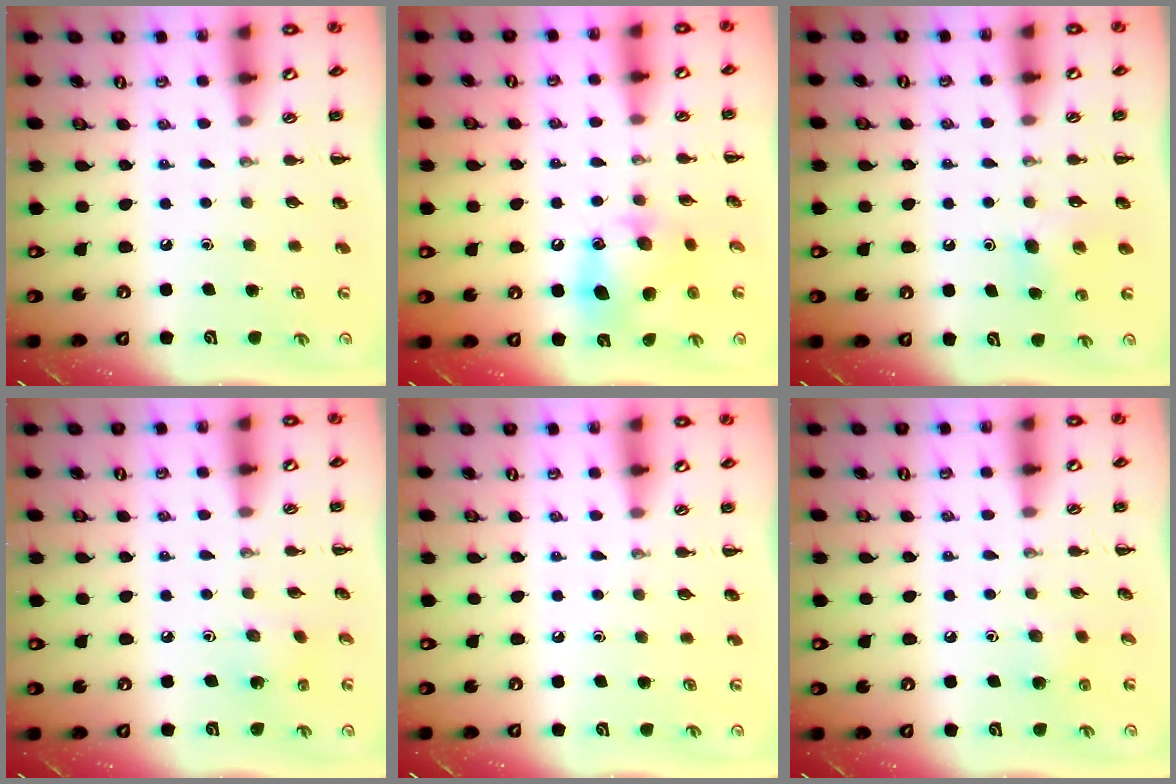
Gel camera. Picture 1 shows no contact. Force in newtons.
{"total": 12.6, "press": 12.5, "slide": 1.6}
{"total": 5.3, "press": 5.0, "slide": 1.7}
{"total": 1.5, "press": 1.4, "slide": 0.4}
{"total": 0.0}
{"total": 4.6, "press": 4.4, "slide": 1.4}